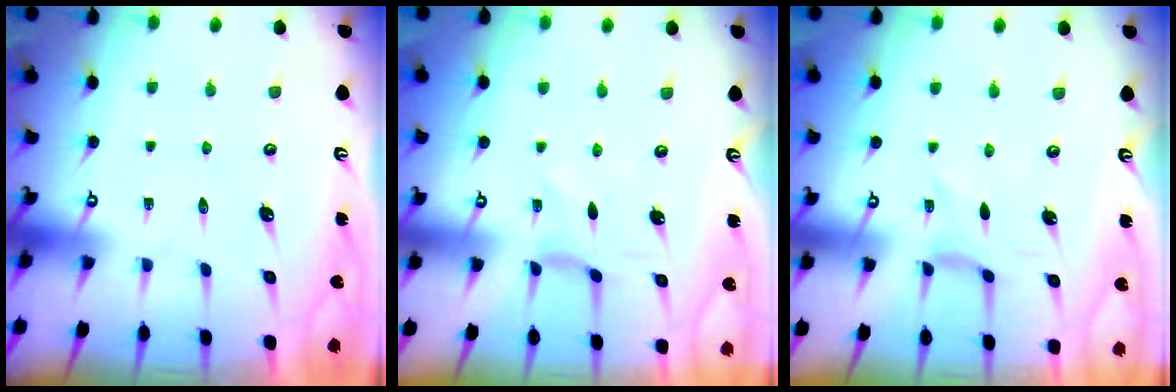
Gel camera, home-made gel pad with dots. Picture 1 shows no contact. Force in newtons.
{"total": 0.7, "press": 0.6, "slide": 0.3}
{"total": 0.0}